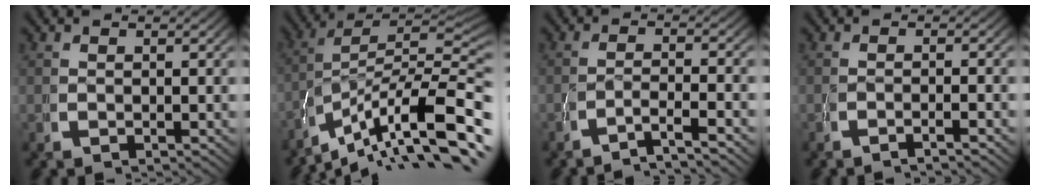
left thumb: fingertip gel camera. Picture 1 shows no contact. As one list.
[{"total": 14.4, "force": [-4.9, 8.1, 10.8], "torque": [-0.187, -0.047, -0.055]}, {"total": 3.1, "force": [-1.9, 0.5, 2.4], "torque": [-0.054, -0.008, -0.033]}, {"total": 1.5, "force": [-1.1, -0.3, 1.0], "torque": [-0.020, 0.007, -0.024]}]